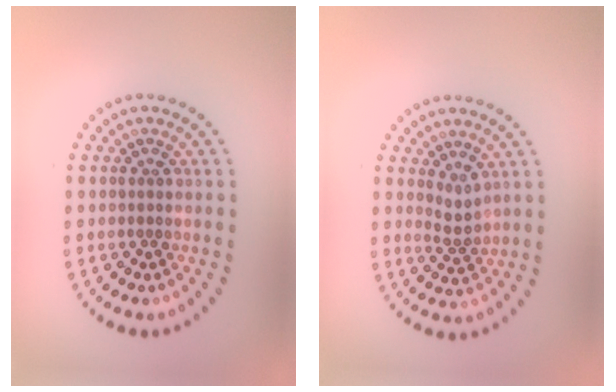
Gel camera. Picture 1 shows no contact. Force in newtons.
{"total": 1.5, "press": 1.1, "slide": 1.1}